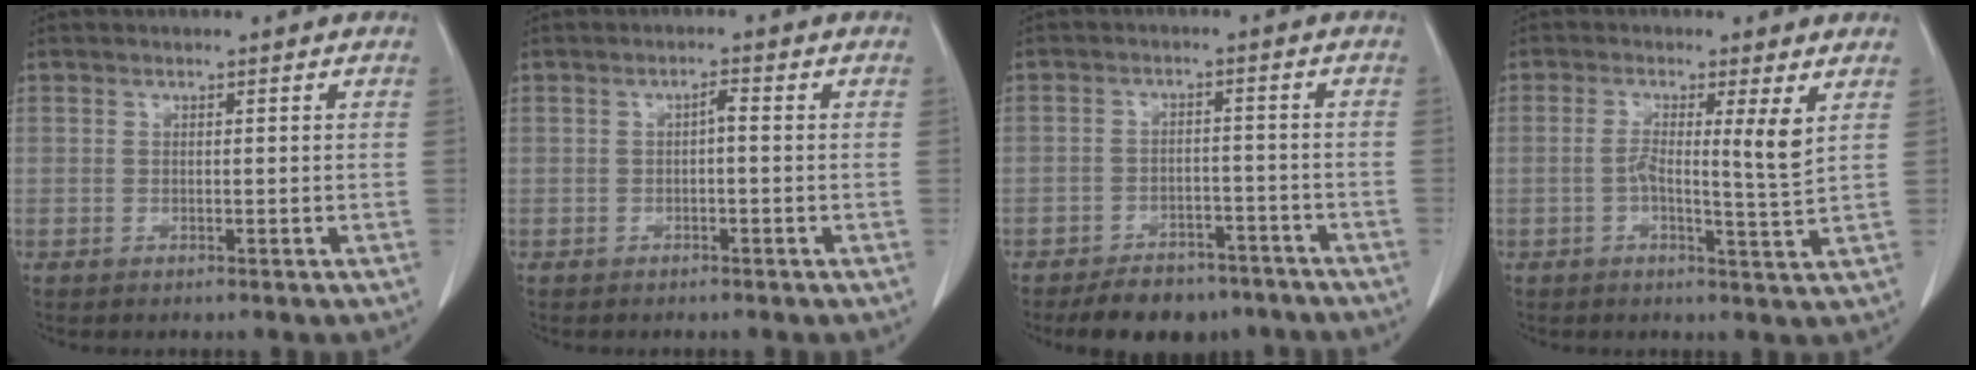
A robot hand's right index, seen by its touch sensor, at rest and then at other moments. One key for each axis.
{"total": 1.3, "fx": -0.2, "fy": 0.3, "fz": 1.3, "tx": -0.023, "ty": 0.004, "tz": -0.002}
{"total": 10.2, "fx": -8.5, "fy": 4.7, "fz": 3.3, "tx": -0.033, "ty": 0.005, "tz": -0.114}
{"total": 4.8, "fx": 1.2, "fy": 0.3, "fz": 4.7, "tx": -0.081, "ty": -0.001, "tz": 0.019}